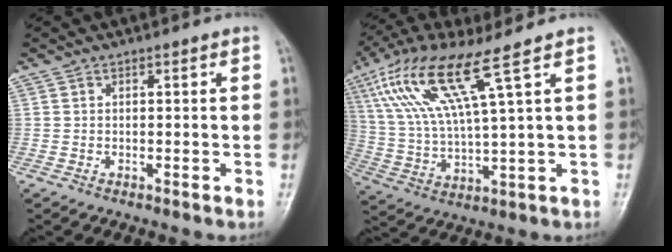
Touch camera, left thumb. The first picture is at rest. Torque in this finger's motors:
{"motor_torque": [0.22, 0.82, 1.58, -1.20, 0.63]}